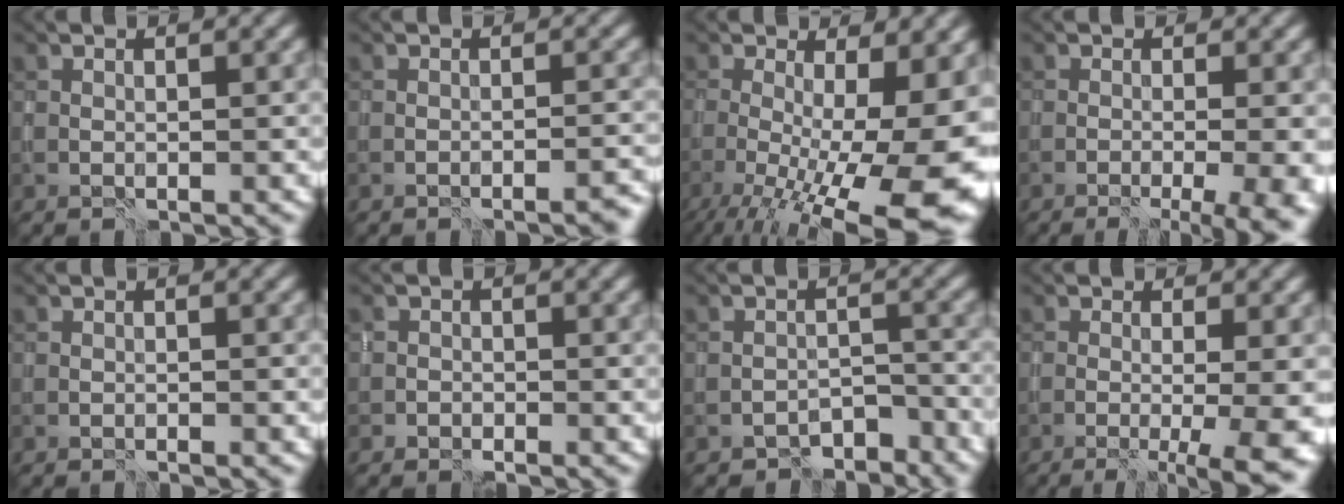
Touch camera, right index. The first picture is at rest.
{"total": 1.7, "force": [-1.2, 0.2, 1.2], "torque": [-0.011, -0.006, -0.021]}
{"total": 16.8, "force": [-4.2, 6.2, 15.0], "torque": [-0.203, -0.039, -0.041]}
{"total": 7.7, "force": [-1.9, 3.2, 6.7], "torque": [-0.039, -0.003, -0.018]}
{"total": 0.5, "force": [-0.5, 0.1, 0.2], "torque": [-0.003, -0.002, -0.009]}
{"total": 1.2, "force": [-0.8, 0.9, 0.0], "torque": [0.006, -0.005, -0.016]}
{"total": 3.7, "force": [-3.5, 1.2, 0.4], "torque": [0.004, -0.003, -0.054]}
{"total": 8.7, "force": [-2.0, 2.9, 8.0], "torque": [-0.070, -0.009, -0.025]}